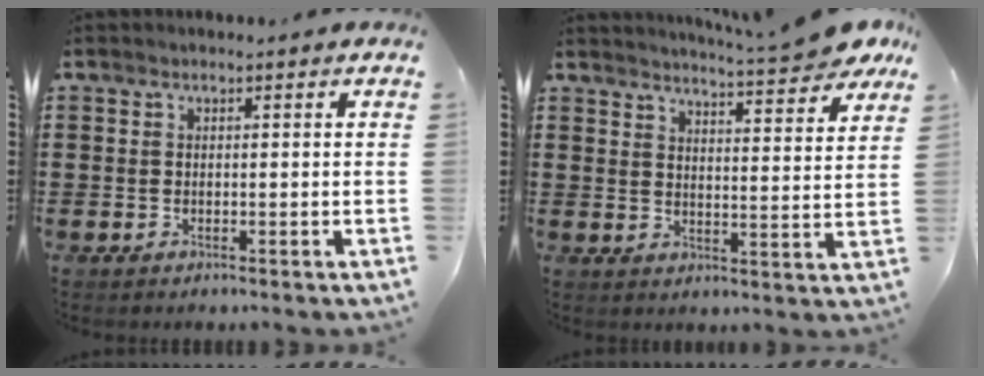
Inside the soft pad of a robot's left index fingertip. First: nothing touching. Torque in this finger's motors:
{"motor_torque": [1.07, -1.07, 0.29, 0.11]}